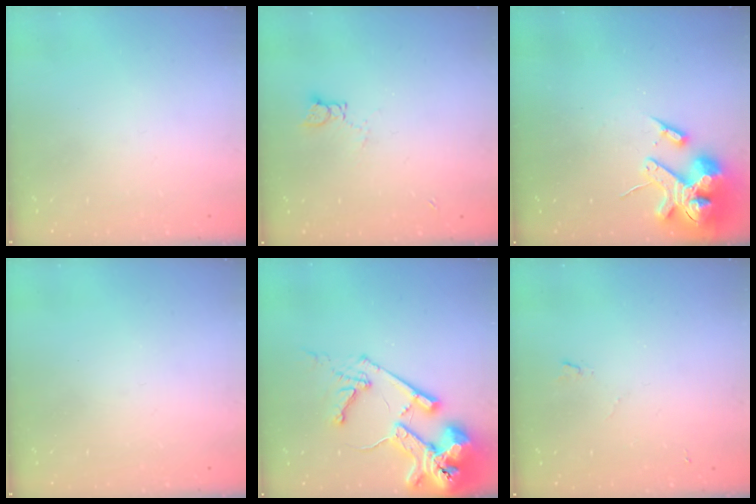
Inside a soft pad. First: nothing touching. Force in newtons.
{"total": 3.5, "press": 3.4, "slide": 0.4}
{"total": 14.6, "press": 14.4, "slide": 2.3}
{"total": 0.0}
{"total": 19.2, "press": 19.1, "slide": 2.3}
{"total": 3.4, "press": 3.4, "slide": 0.6}